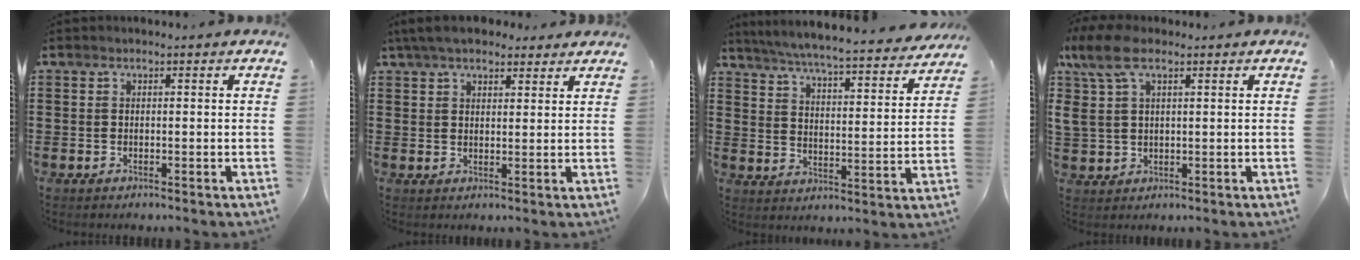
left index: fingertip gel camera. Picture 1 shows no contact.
{"total": 5.3, "force": [4.4, 1.8, 2.2], "torque": [-0.057, -0.002, 0.084]}
{"total": 5.5, "force": [5.3, -0.6, 1.5], "torque": [-0.057, -0.046, 0.085]}
{"total": 7.8, "force": [3.7, 4.2, 5.4], "torque": [-0.135, 0.007, 0.066]}